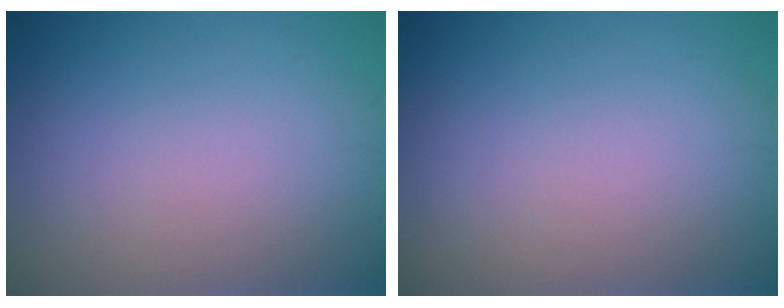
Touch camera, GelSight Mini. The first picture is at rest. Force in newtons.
{"total": 0.0}